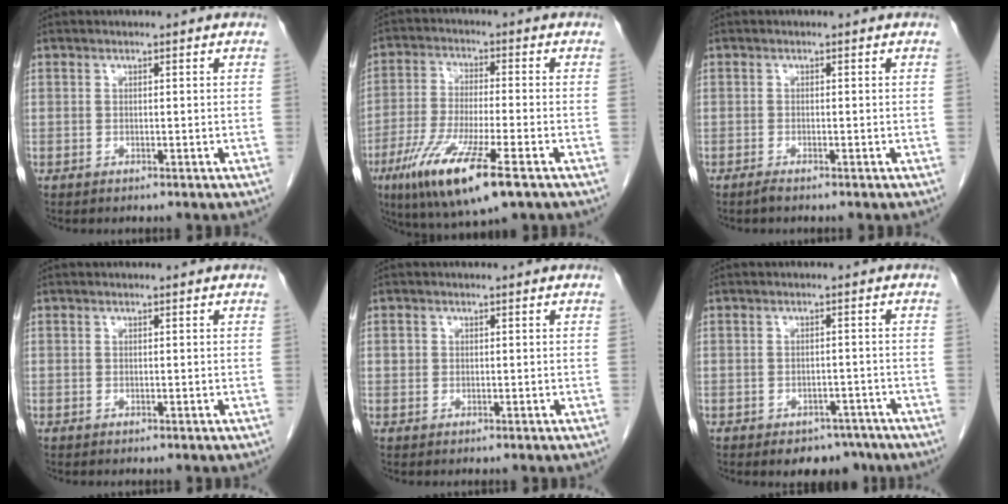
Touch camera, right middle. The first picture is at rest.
{"total": 13.8, "force": [-7.2, 1.6, 11.7], "torque": [-0.225, -0.034, -0.123]}
{"total": 0.9, "force": [-0.8, -0.1, 0.5], "torque": [-0.014, -0.002, -0.015]}
{"total": 0.0}
{"total": 1.0, "force": [0.2, 0.9, 0.2], "torque": [0.002, 0.007, 0.002]}
{"total": 4.9, "force": [-3.7, 2.8, 1.6], "torque": [-0.007, 0.007, -0.046]}